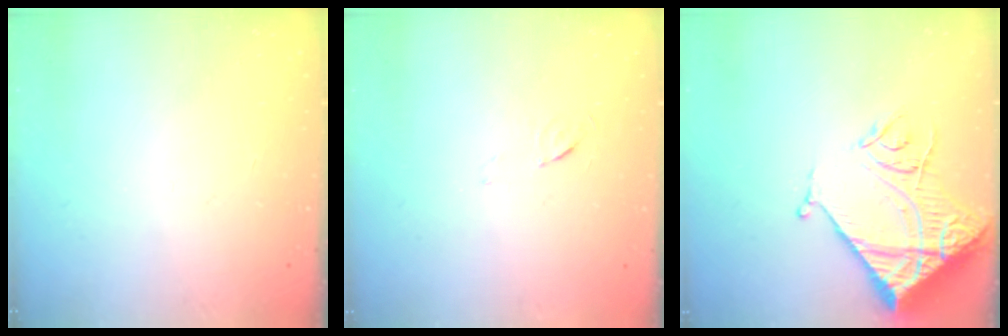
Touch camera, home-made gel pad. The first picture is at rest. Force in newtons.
{"total": 3.4, "press": 3.4, "slide": 0.3}
{"total": 15.5, "press": 15.3, "slide": 1.9}